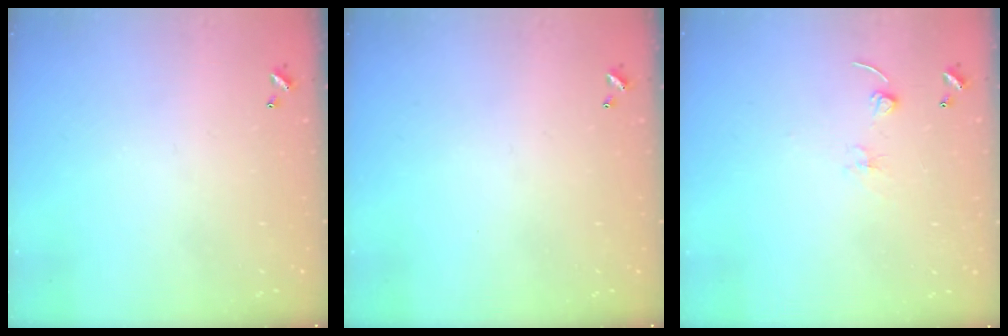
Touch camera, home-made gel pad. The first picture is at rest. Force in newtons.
{"total": 0.0}
{"total": 2.4, "press": 2.4, "slide": 0.3}